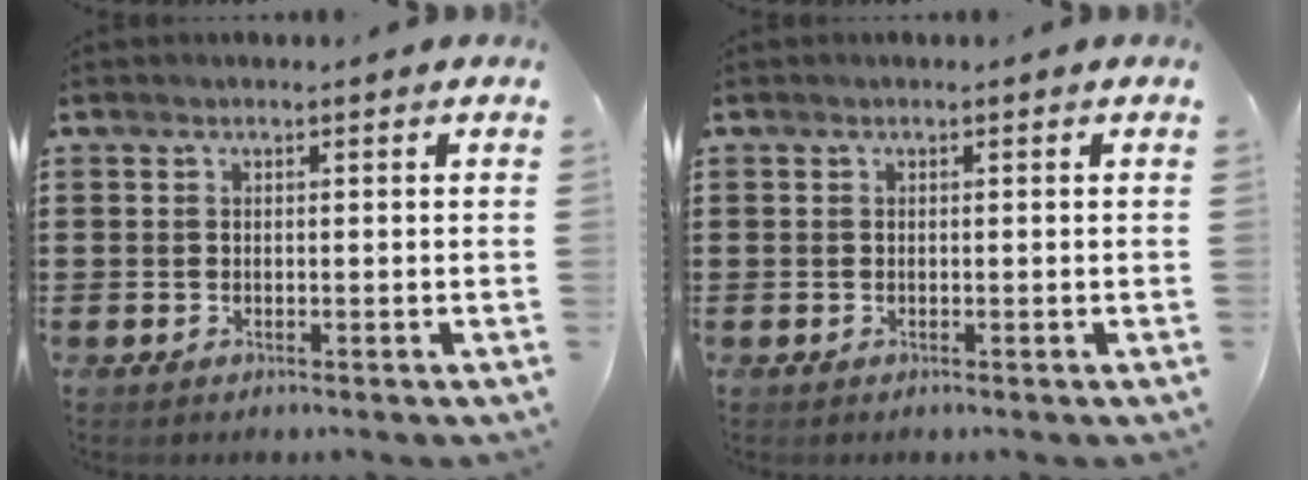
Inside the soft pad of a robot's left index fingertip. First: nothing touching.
{"total": 0.0}